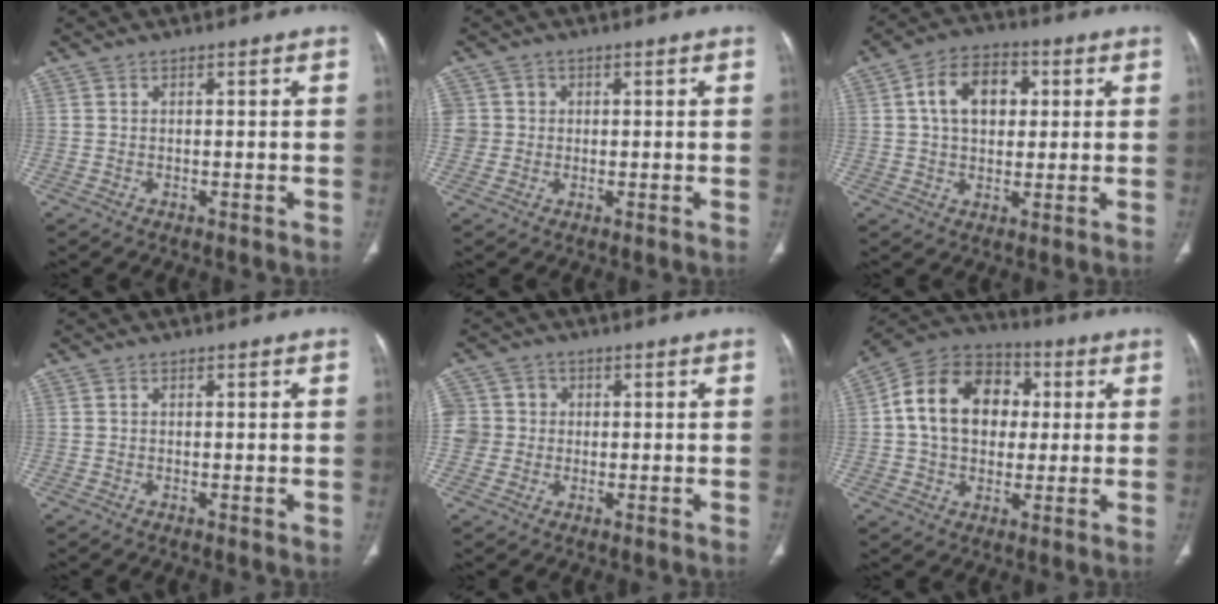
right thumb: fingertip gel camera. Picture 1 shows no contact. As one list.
[{"total": 4.1, "force": [0.4, 4.0, 0.5], "torque": [0.014, 0.008, 0.010]}, {"total": 10.9, "force": [2.4, 7.5, 7.5], "torque": [-0.103, 0.010, 0.035]}, {"total": 0.5, "force": [0.0, 0.1, 0.5], "torque": [-0.012, -0.004, 0.000]}, {"total": 5.9, "force": [0.0, 5.8, 1.1], "torque": [0.001, 0.013, -0.002]}, {"total": 17.1, "force": [2.3, 12.8, 11.1], "torque": [-0.163, 0.023, 0.030]}]